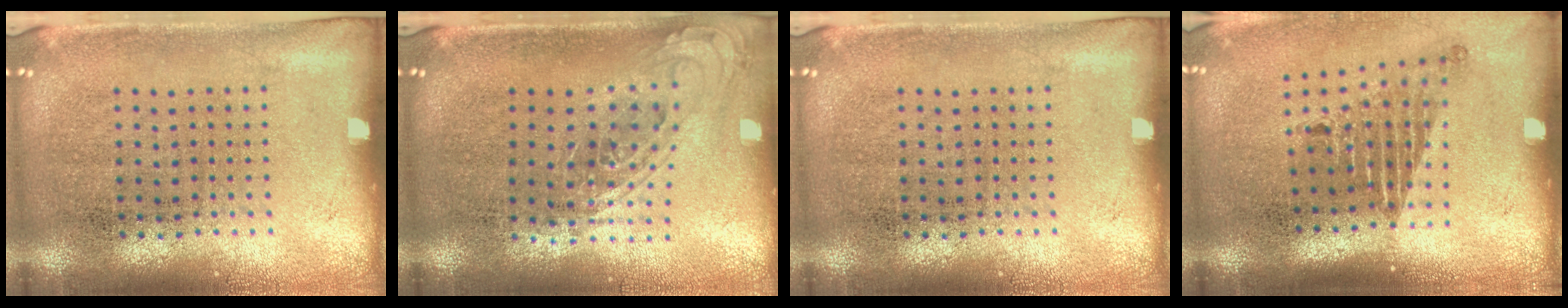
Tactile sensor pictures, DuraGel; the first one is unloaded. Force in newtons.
{"total": 0.9, "press": 0.9, "slide": 0.3}
{"total": 0.0}
{"total": 1.7, "press": 1.2, "slide": 1.2}